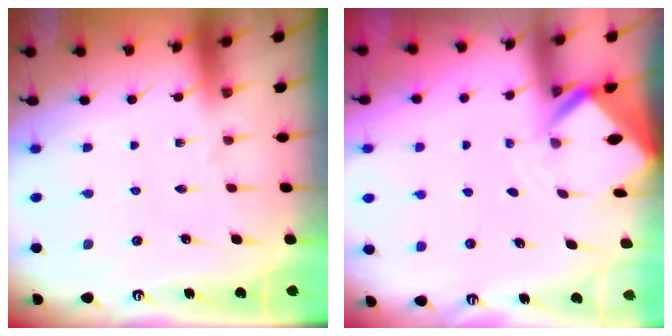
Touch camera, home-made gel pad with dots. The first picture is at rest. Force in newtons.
{"total": 3.2, "press": 3.2, "slide": 0.2}